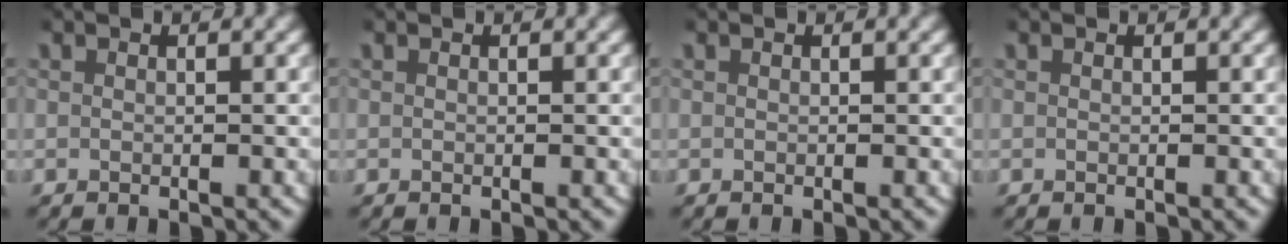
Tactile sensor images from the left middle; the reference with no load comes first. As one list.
[{"total": 0.0}, {"total": 0.0}, {"total": 0.0}]